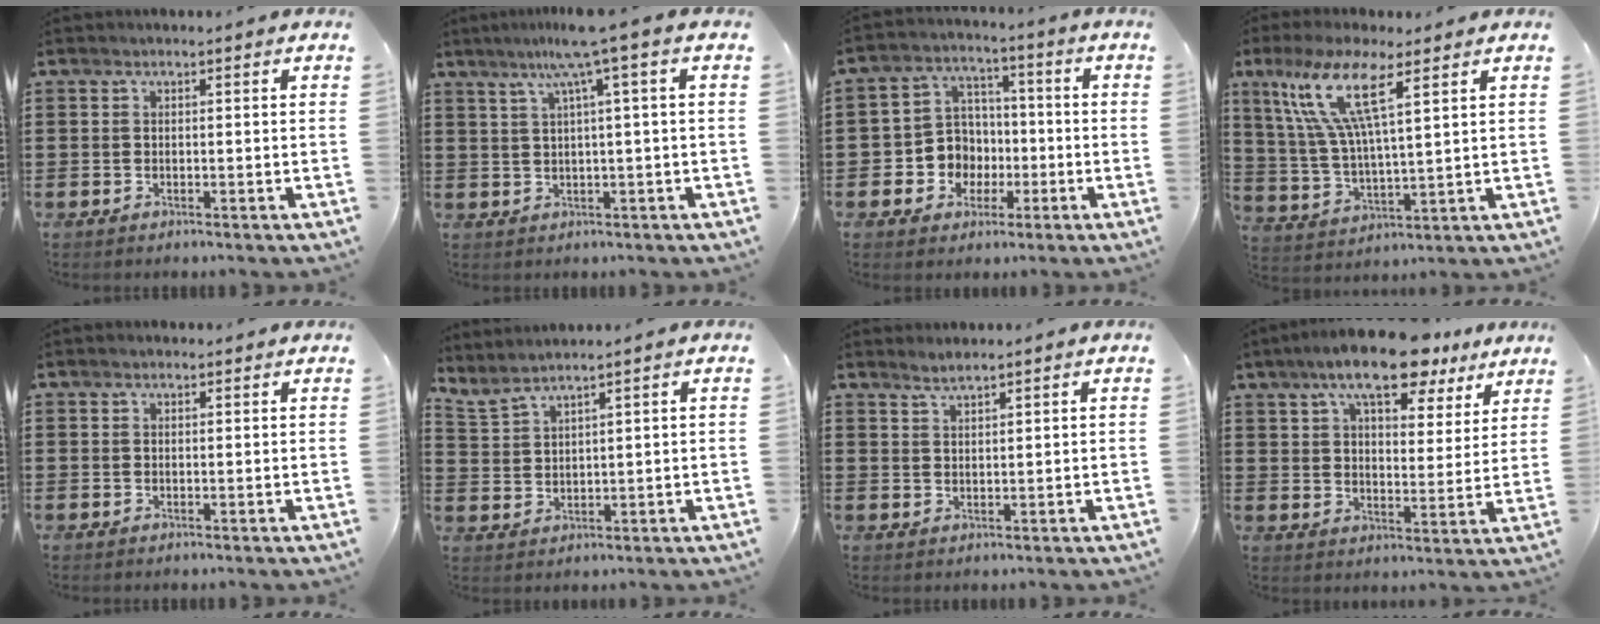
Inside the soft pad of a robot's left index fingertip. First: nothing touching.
{"total": 6.8, "force": [2.9, -0.6, 6.1], "torque": [-0.122, 0.004, 0.047]}
{"total": 7.3, "force": [-1.5, 6.9, 1.9], "torque": [-0.071, 0.013, -0.026]}
{"total": 11.9, "force": [6.9, 2.7, 9.3], "torque": [-0.206, -0.011, 0.121]}
{"total": 0.6, "force": [0.5, 0.3, 0.2], "torque": [-0.004, 0.002, 0.011]}
{"total": 3.3, "force": [2.9, 0.5, 1.4], "torque": [-0.038, -0.008, 0.054]}
{"total": 1.9, "force": [1.7, 0.1, 0.7], "torque": [-0.018, 0.001, 0.033]}
{"total": 12.2, "force": [9.3, 3.0, 7.2], "torque": [-0.143, -0.022, 0.164]}